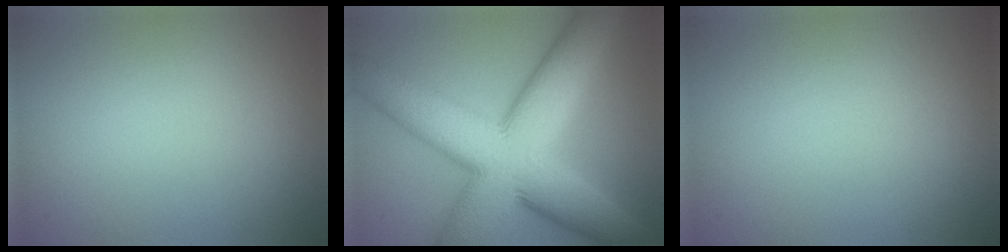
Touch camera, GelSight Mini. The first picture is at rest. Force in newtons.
{"total": 14.2, "press": 14.2, "slide": 0.1}
{"total": 0.0}